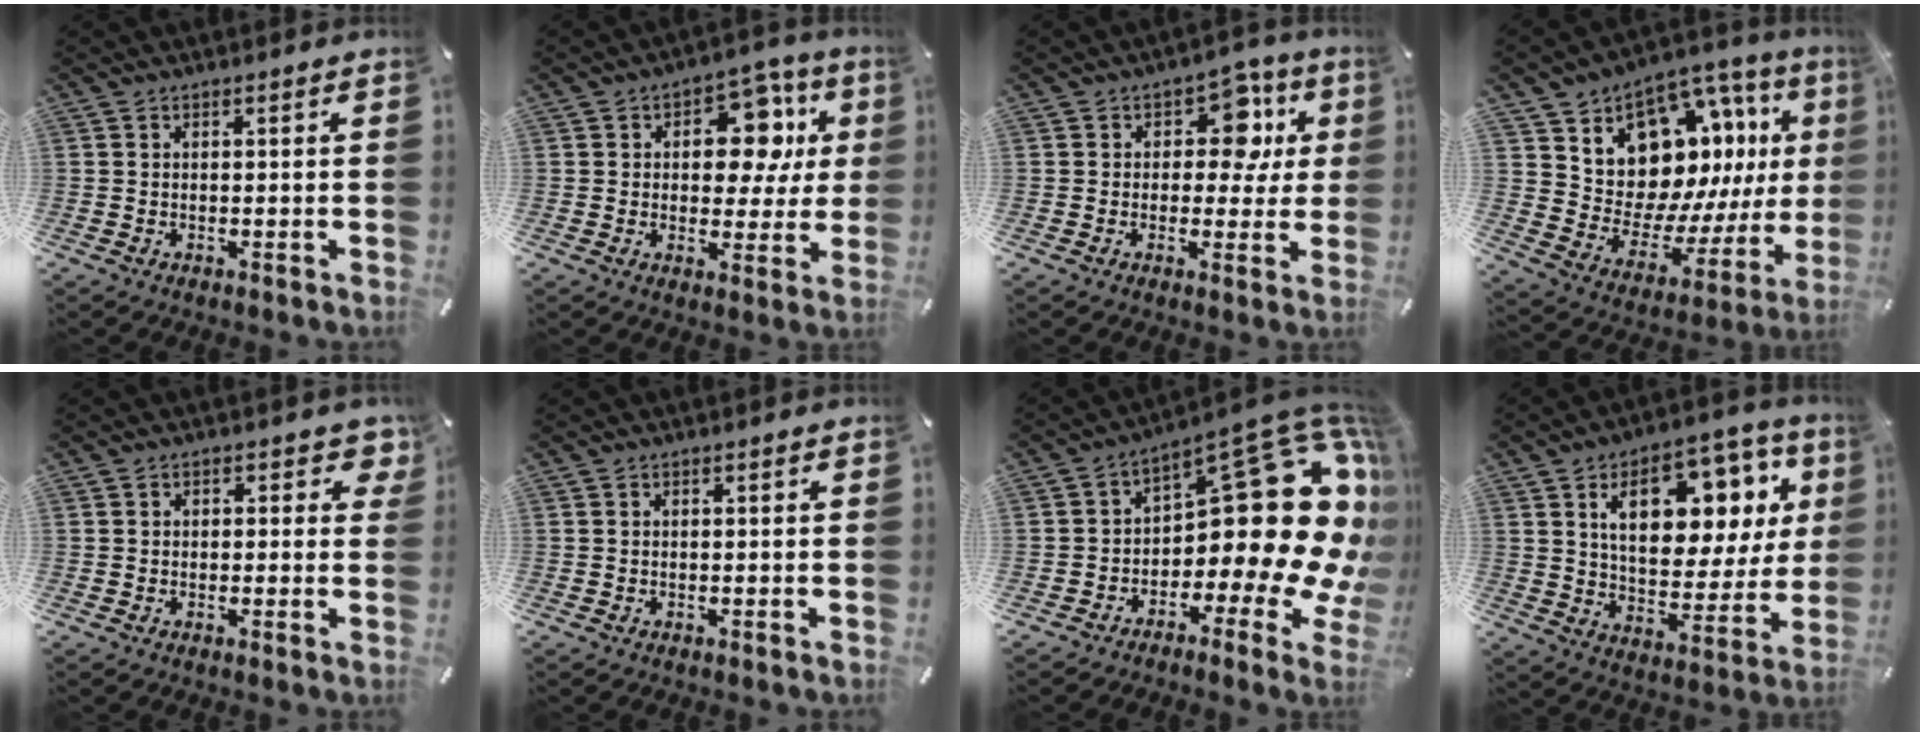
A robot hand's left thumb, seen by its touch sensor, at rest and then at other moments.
{"total": 14.2, "force": [4.2, 9.3, 9.9], "torque": [-0.124, -0.017, 0.070]}
{"total": 11.2, "force": [3.5, 7.4, 7.7], "torque": [-0.090, -0.014, 0.054]}
{"total": 13.9, "force": [7.7, 10.0, 5.7], "torque": [-0.083, -0.087, 0.150]}
{"total": 3.0, "force": [1.0, 2.0, 2.0], "torque": [-0.009, -0.004, 0.011]}
{"total": 0.0}
{"total": 23.8, "force": [4.7, 12.1, 19.9], "torque": [-0.251, -0.066, 0.089]}
{"total": 19.5, "force": [8.6, 11.0, 13.6], "torque": [-0.205, -0.034, 0.142]}